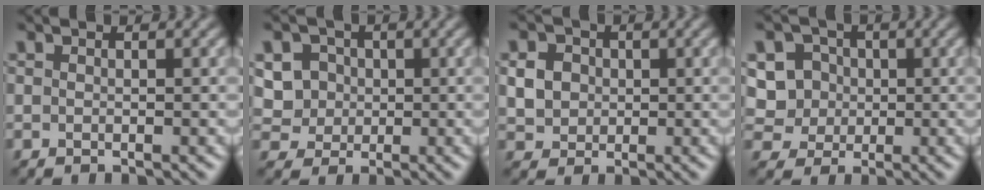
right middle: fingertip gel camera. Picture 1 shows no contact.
{"total": 5.3, "force": [1.3, 4.7, 2.0], "torque": [-0.034, 0.017, 0.019]}
{"total": 2.7, "force": [0.3, 2.4, 1.2], "torque": [-0.023, 0.000, 0.008]}
{"total": 6.2, "force": [1.1, 5.7, 2.2], "torque": [-0.044, 0.026, 0.012]}